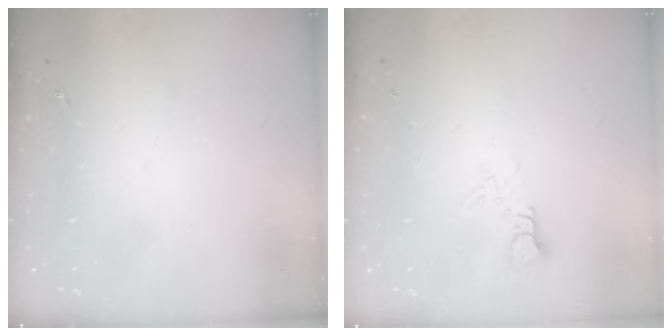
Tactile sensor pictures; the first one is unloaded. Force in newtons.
{"total": 3.4, "press": 3.4, "slide": 0.2}